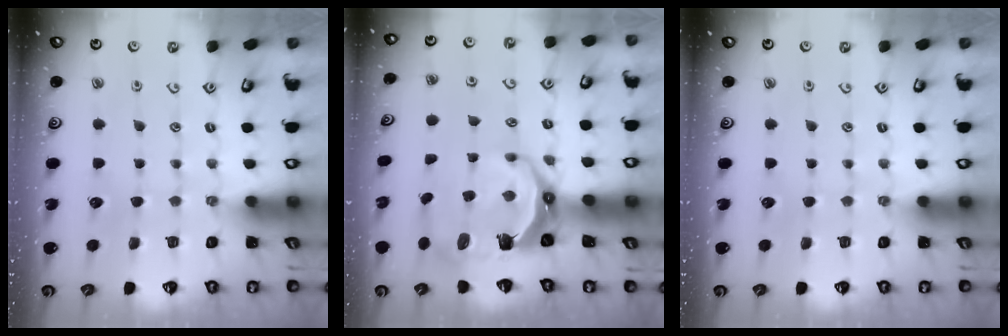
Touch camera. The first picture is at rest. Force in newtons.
{"total": 9.3, "press": 7.9, "slide": 5.0}
{"total": 0.0}